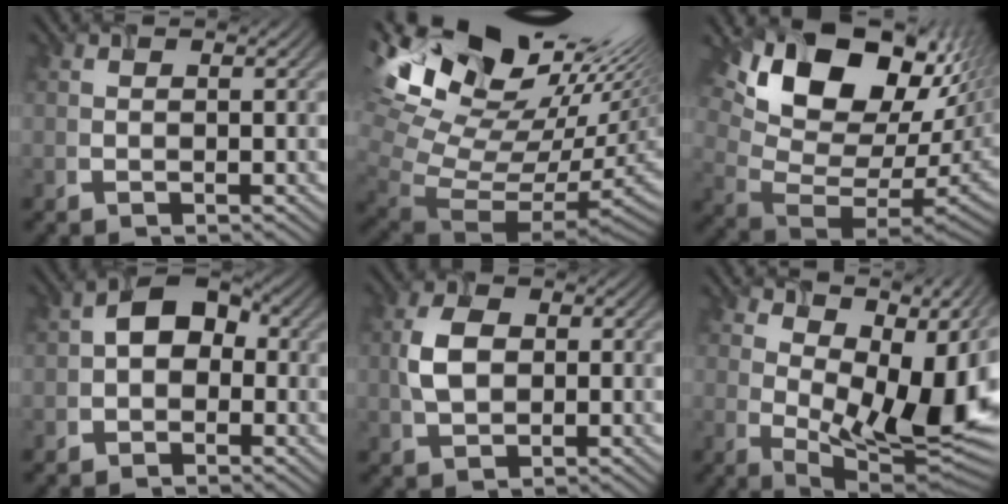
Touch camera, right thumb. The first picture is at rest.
{"total": 16.9, "force": [7.5, 9.3, 11.9], "torque": [-0.197, 0.019, 0.187]}
{"total": 17.1, "force": [7.8, 9.9, 11.4], "torque": [-0.218, -0.003, 0.160]}
{"total": 4.4, "force": [-0.8, 3.3, 2.7], "torque": [-0.042, 0.009, -0.019]}
{"total": 4.8, "force": [-0.5, 3.3, 3.3], "torque": [-0.078, -0.001, -0.006]}
{"total": 13.1, "force": [4.4, 6.2, 10.6], "torque": [-0.173, -0.007, 0.090]}